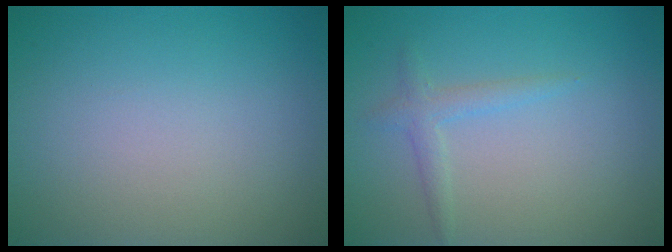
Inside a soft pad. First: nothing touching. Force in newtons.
{"total": 0.9, "press": 0.9, "slide": 0.1}